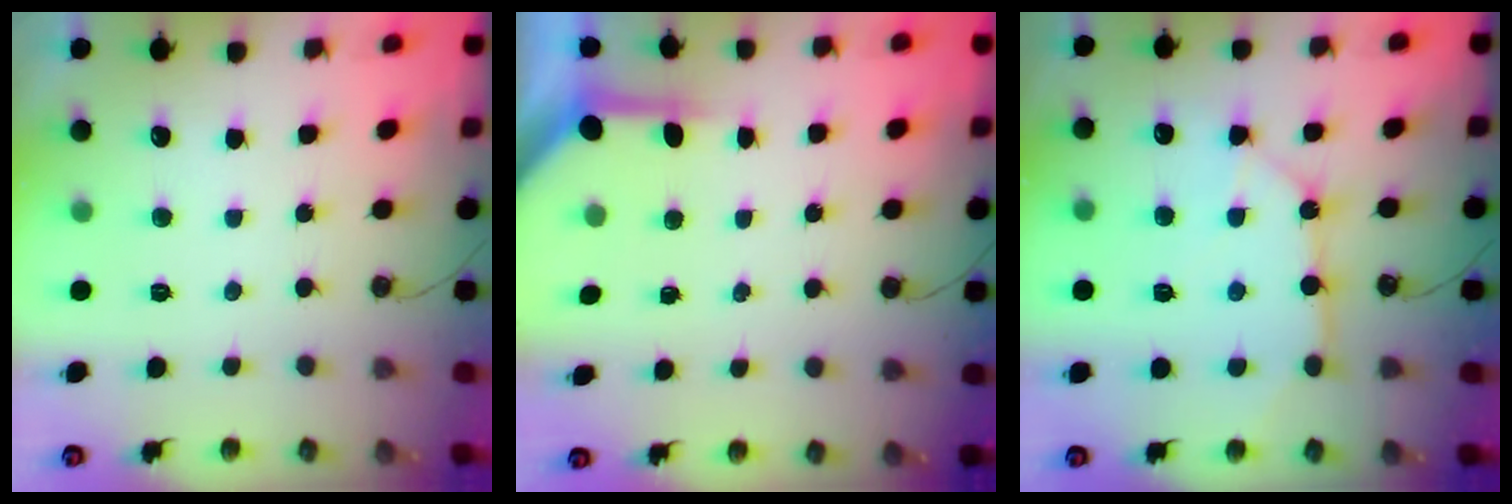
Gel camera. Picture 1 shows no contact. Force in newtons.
{"total": 4.0, "press": 4.0, "slide": 0.4}
{"total": 12.8, "press": 12.7, "slide": 1.5}